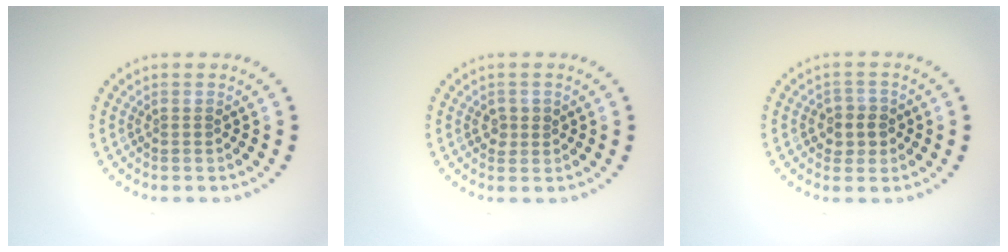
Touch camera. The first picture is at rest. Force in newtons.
{"total": 1.4, "press": 1.4, "slide": 0.2}
{"total": 2.3, "press": 2.1, "slide": 1.0}